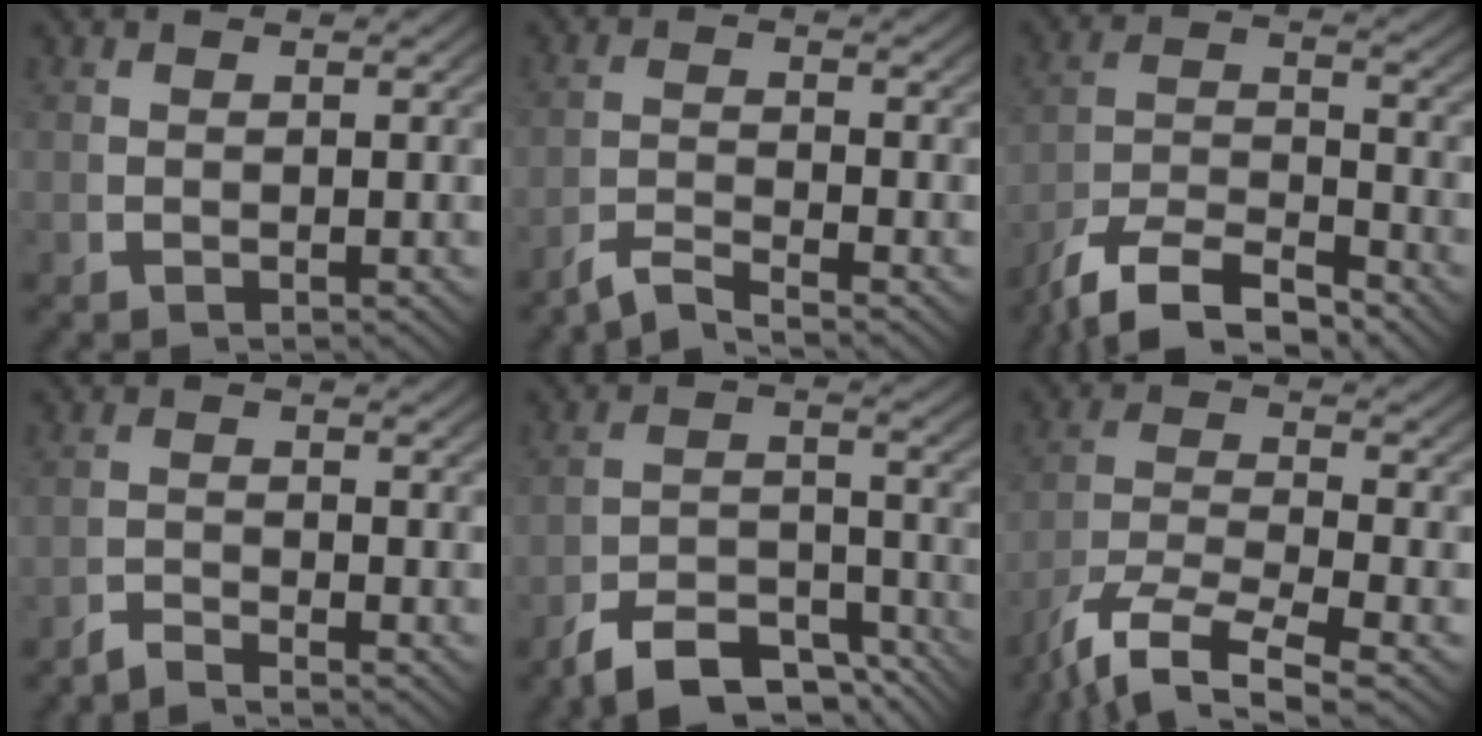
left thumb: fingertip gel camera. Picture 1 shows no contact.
{"total": 3.1, "force": [-2.9, 0.6, 1.1], "torque": [-0.020, -0.007, -0.057]}
{"total": 9.4, "force": [-5.9, 5.4, 4.9], "torque": [-0.097, -0.039, -0.086]}
{"total": 1.9, "force": [-1.9, 0.0, 0.2], "torque": [0.001, -0.004, -0.043]}
{"total": 8.3, "force": [-6.5, 3.6, 3.6], "torque": [-0.056, -0.029, -0.102]}
{"total": 7.6, "force": [-3.4, 3.9, 5.5], "torque": [-0.124, -0.030, -0.042]}